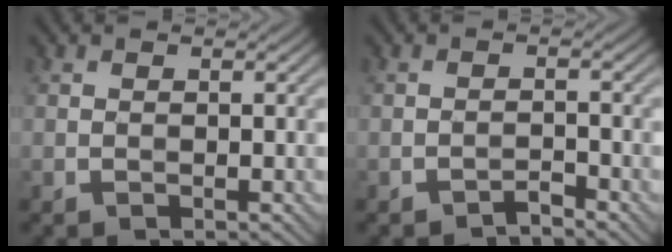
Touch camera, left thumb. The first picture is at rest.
{"total": 1.6, "force": [-1.4, 0.2, 0.6], "torque": [-0.005, 0.005, -0.029]}